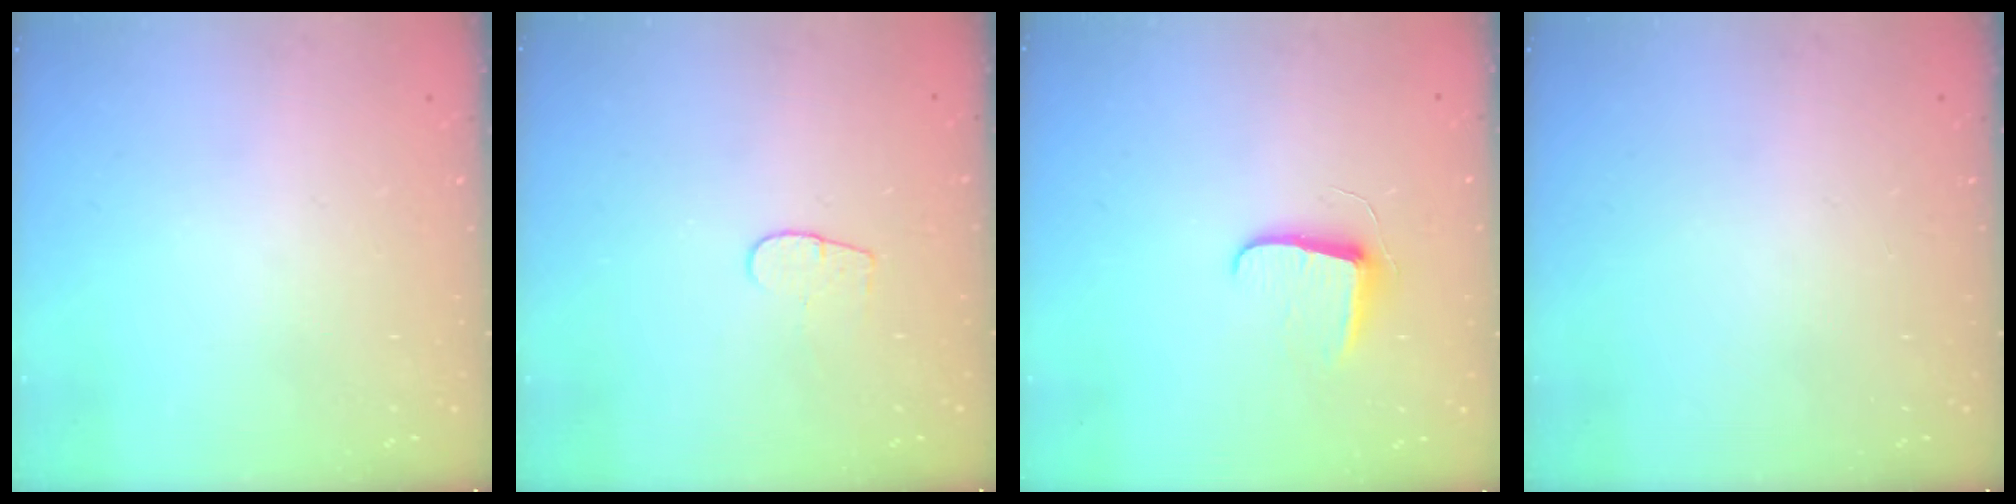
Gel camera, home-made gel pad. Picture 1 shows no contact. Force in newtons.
{"total": 4.4, "press": 4.4, "slide": 0.3}
{"total": 7.3, "press": 7.3, "slide": 0.4}
{"total": 0.0}